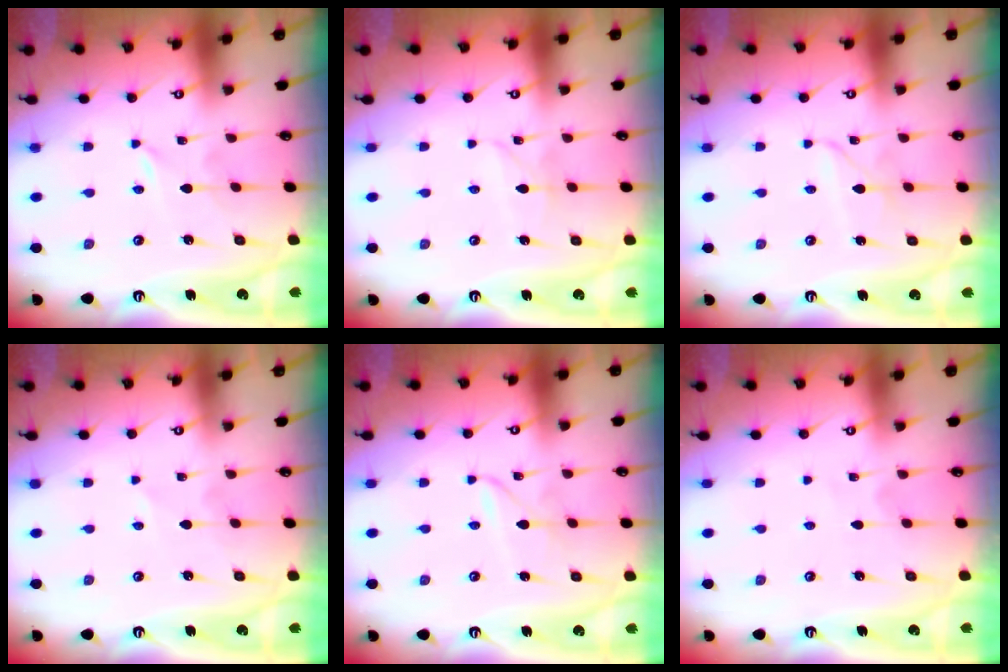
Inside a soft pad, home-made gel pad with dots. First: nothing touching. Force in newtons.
{"total": 2.8, "press": 2.8, "slide": 0.2}
{"total": 2.7, "press": 2.7, "slide": 0.2}
{"total": 0.9, "press": 0.9, "slide": 0.2}
{"total": 1.9, "press": 1.8, "slide": 0.3}
{"total": 2.0, "press": 2.0, "slide": 0.2}